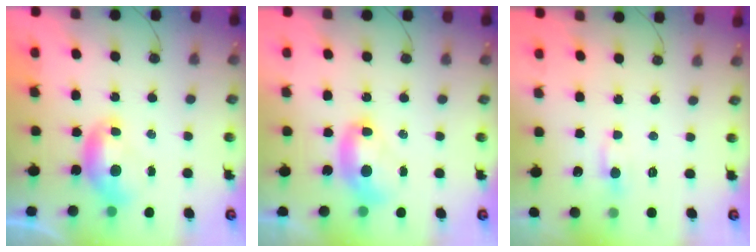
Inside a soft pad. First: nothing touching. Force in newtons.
{"total": 2.7, "press": 2.7, "slide": 0.1}
{"total": 1.2, "press": 0.9, "slide": 0.7}